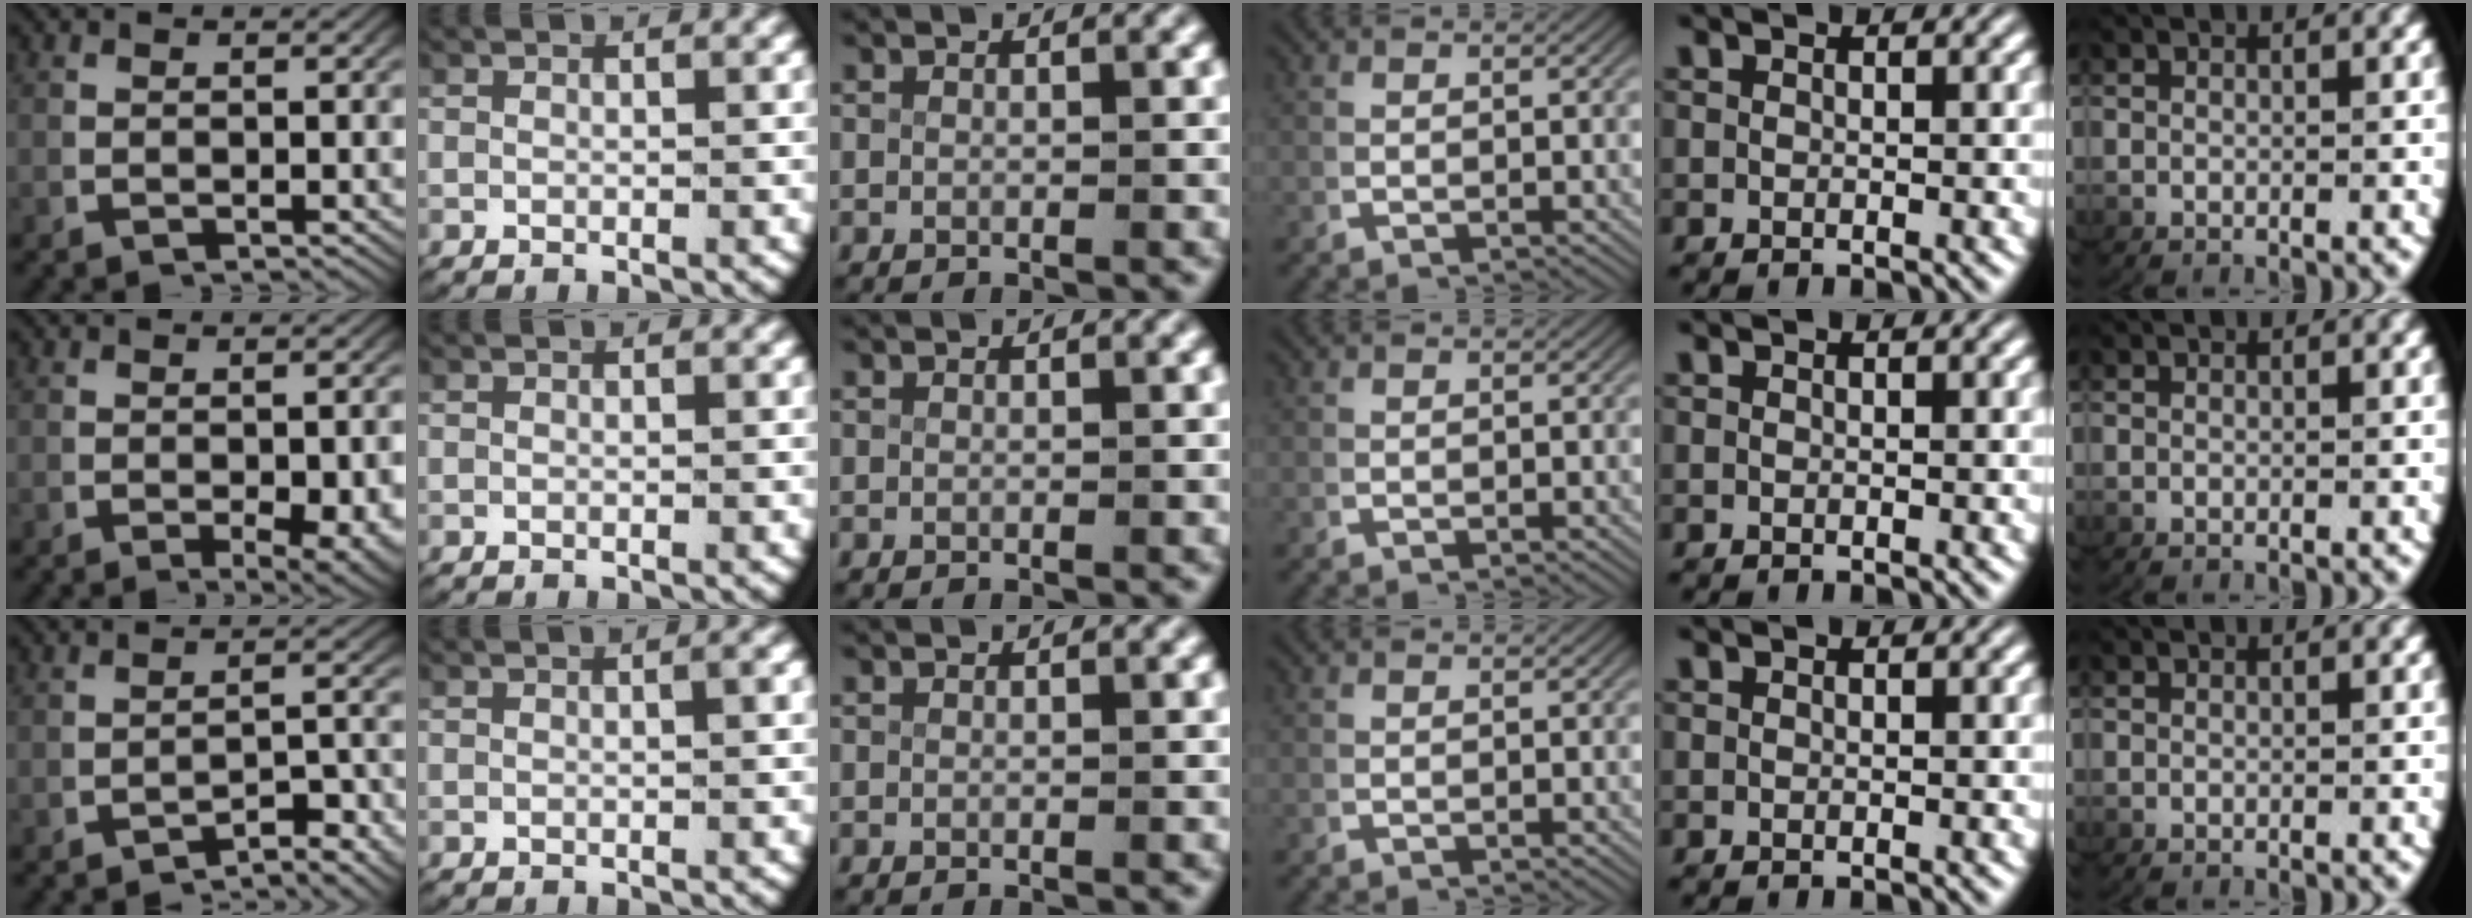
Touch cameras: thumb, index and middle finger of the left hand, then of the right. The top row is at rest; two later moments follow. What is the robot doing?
{"motion": "lift_and_place", "object": "map"}